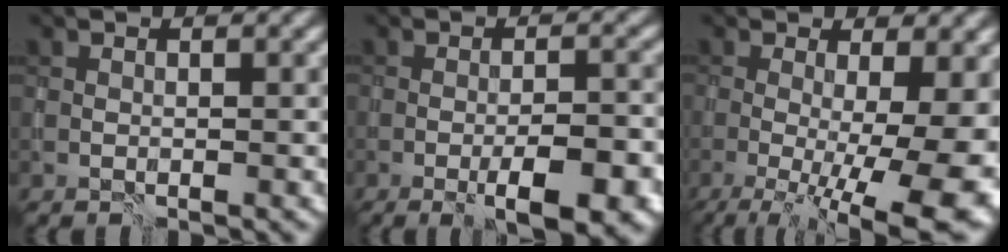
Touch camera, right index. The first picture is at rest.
{"total": 5.3, "force": [-2.5, 1.2, 4.5], "torque": [-0.068, -0.006, -0.036]}
{"total": 13.4, "force": [-2.6, 4.5, 12.3], "torque": [-0.146, -0.016, -0.022]}